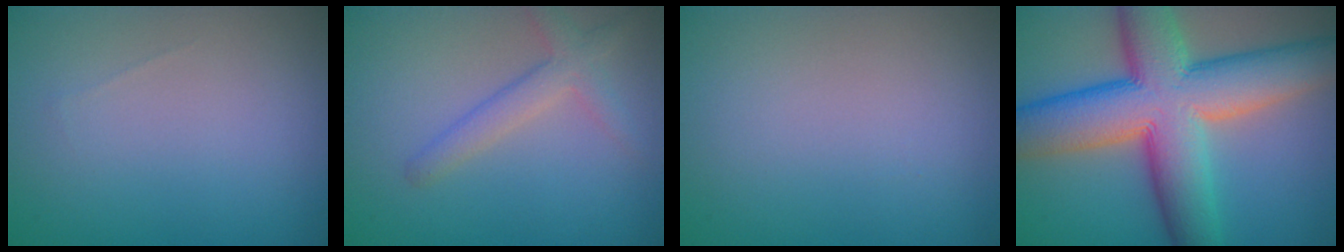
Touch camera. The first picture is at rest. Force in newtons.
{"total": 2.6, "press": 2.5, "slide": 0.1}
{"total": 0.0}
{"total": 13.3, "press": 13.3, "slide": 0.3}